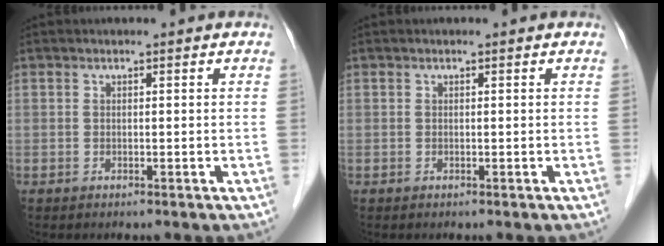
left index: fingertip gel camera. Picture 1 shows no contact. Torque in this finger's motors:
{"motor_torque": [-0.01, 0.00, 0.00, 0.00]}